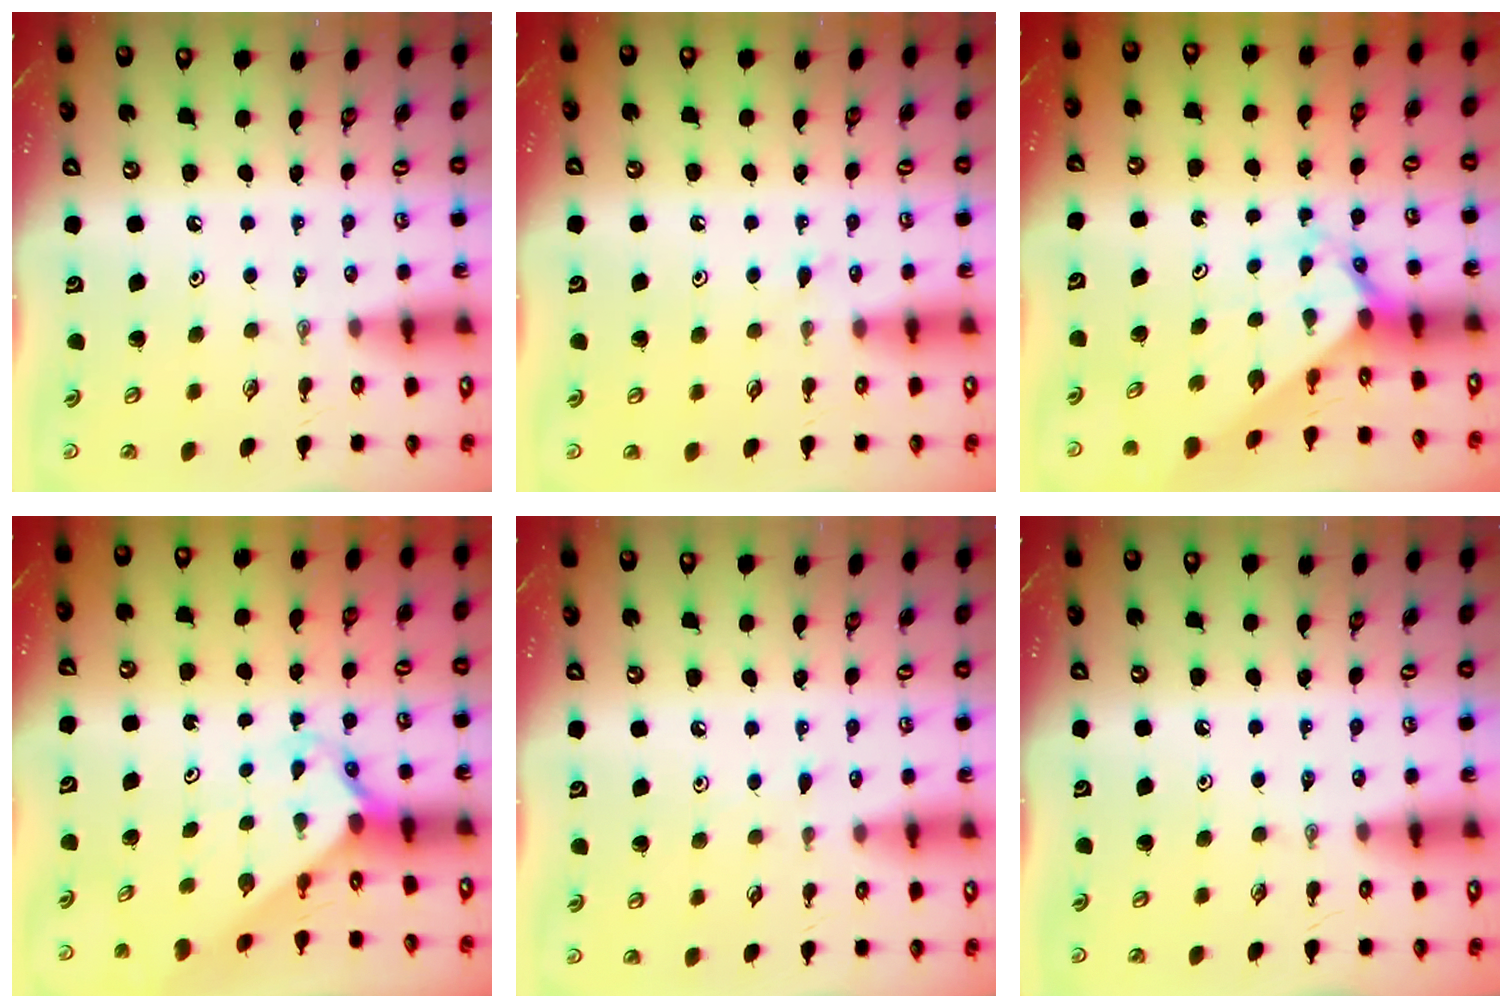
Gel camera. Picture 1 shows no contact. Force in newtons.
{"total": 5.9, "press": 5.9, "slide": 0.6}
{"total": 2.2, "press": 2.2, "slide": 0.2}
{"total": 2.4, "press": 2.4, "slide": 0.2}
{"total": 3.4, "press": 3.4, "slide": 0.4}
{"total": 0.0}